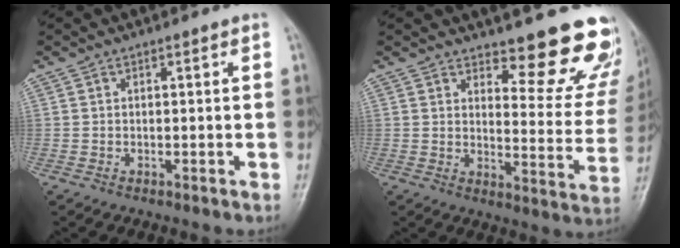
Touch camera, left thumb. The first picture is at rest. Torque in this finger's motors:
{"motor_torque": [0.36, 0.07, 0.08, 0.01, 0.16]}